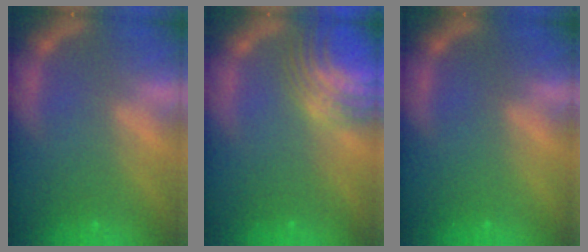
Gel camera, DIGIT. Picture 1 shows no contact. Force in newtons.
{"total": 9.1}
{"total": 0.0}